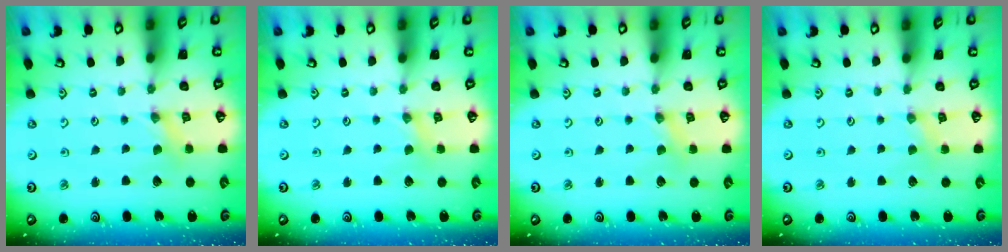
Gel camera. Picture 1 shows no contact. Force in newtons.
{"total": 1.7, "press": 1.7, "slide": 0.2}
{"total": 1.0, "press": 0.9, "slide": 0.3}
{"total": 1.7, "press": 1.7, "slide": 0.3}